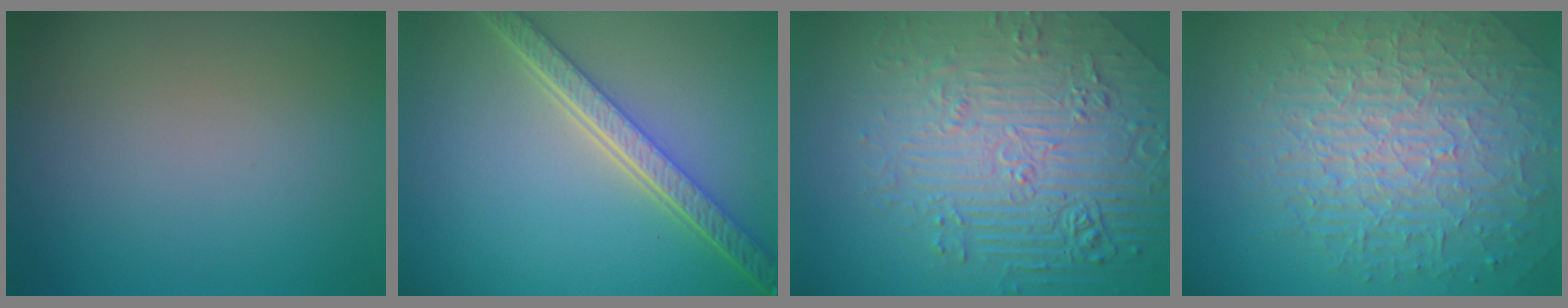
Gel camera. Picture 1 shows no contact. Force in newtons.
{"total": 5.6, "press": 4.1, "slide": 3.8}
{"total": 8.2, "press": 6.2, "slide": 5.3}
{"total": 9.8, "press": 6.4, "slide": 7.4}